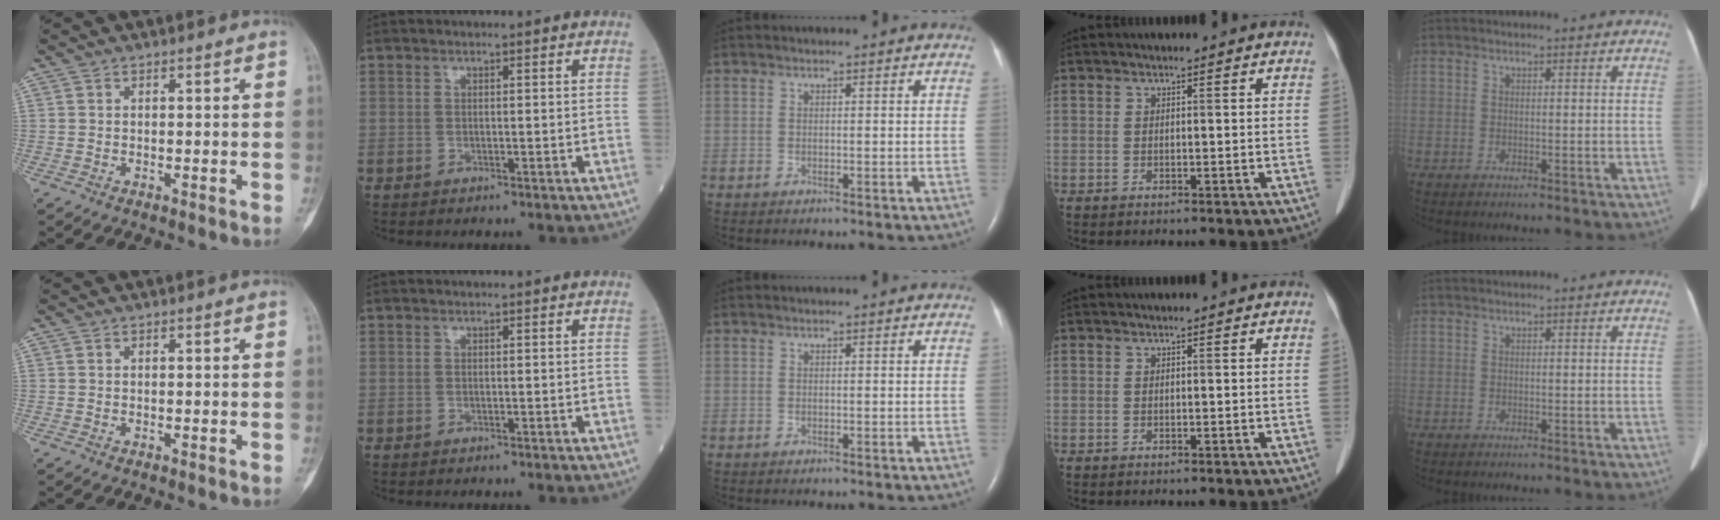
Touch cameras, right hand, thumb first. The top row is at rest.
{}